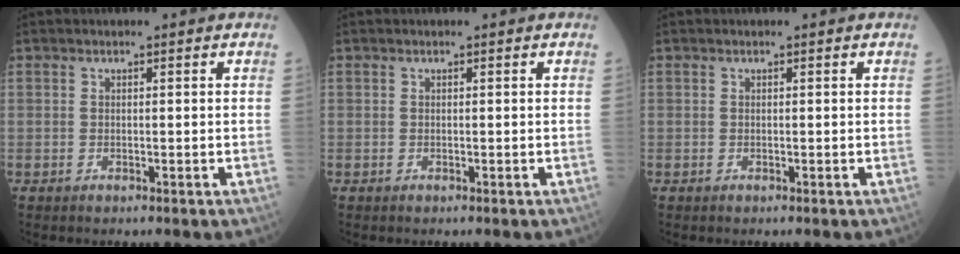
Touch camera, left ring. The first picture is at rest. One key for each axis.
{"total": 0.0}
{"total": 0.0}